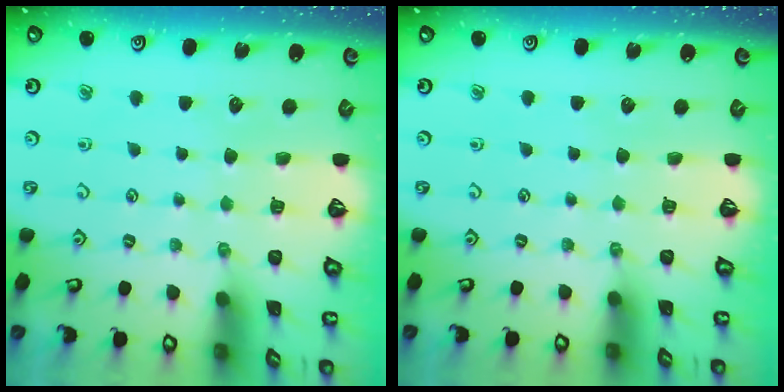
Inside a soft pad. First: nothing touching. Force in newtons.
{"total": 0.0}